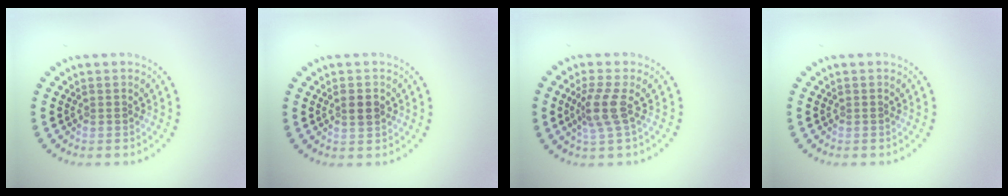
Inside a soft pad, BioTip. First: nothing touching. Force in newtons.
{"total": 1.2, "press": 1.2, "slide": 0.0}
{"total": 2.6, "press": 2.0, "slide": 1.7}
{"total": 0.0}